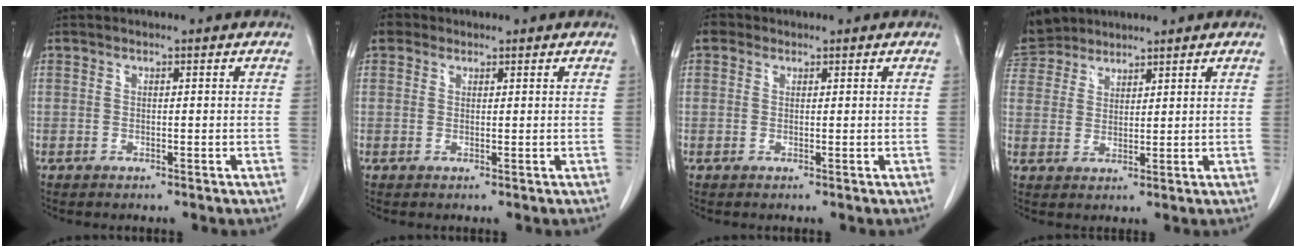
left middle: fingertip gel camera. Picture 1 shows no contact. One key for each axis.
{"total": 2.1, "fx": 1.2, "fy": 1.6, "fz": 0.5, "tx": -0.007, "ty": 0.013, "tz": 0.018}
{"total": 1.6, "fx": 0.8, "fy": 1.3, "fz": 0.4, "tx": -0.005, "ty": 0.011, "tz": 0.010}
{"total": 7.2, "fx": 6.4, "fy": 3.2, "fz": 0.6, "tx": -0.014, "ty": 0.017, "tz": 0.127}